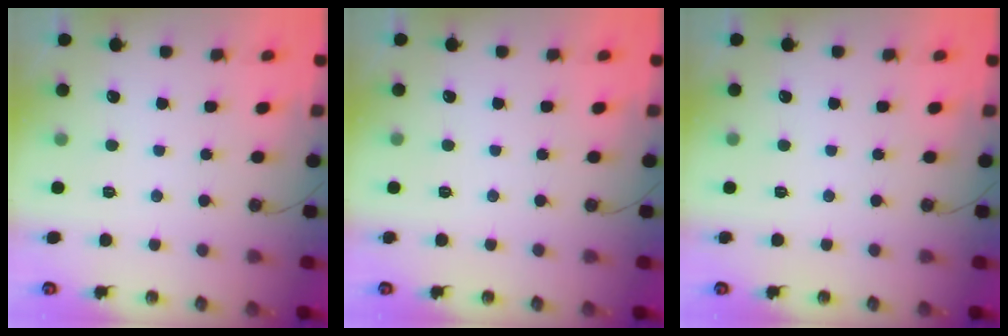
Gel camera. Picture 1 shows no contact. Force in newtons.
{"total": 0.0}
{"total": 0.0}